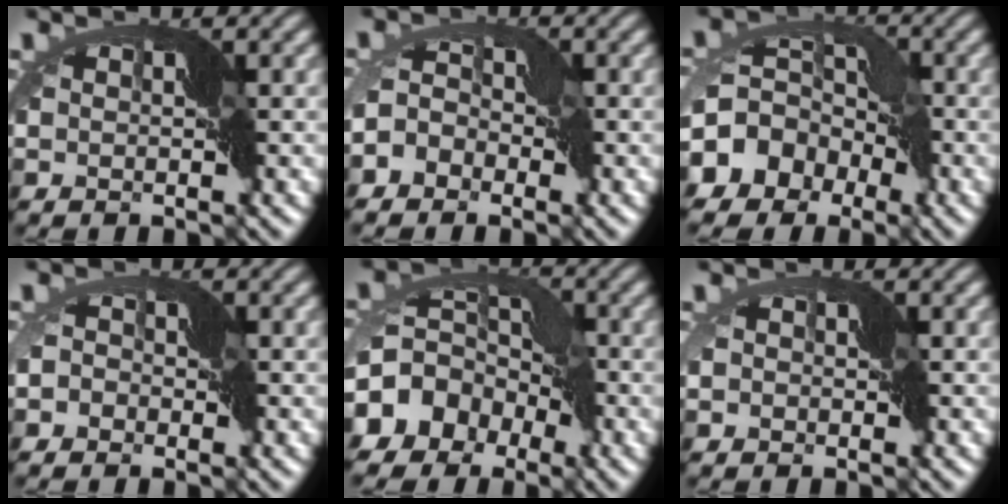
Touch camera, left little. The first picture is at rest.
{"total": 3.3, "force": [-2.0, 2.3, 1.3], "torque": [-0.014, 0.014, -0.050]}
{"total": 10.9, "force": [-4.1, 8.7, 5.1], "torque": [-0.091, -0.002, -0.095]}
{"total": 2.8, "force": [-1.8, 2.1, 0.4], "torque": [0.008, 0.011, -0.043]}
{"total": 11.5, "force": [-4.8, 8.9, 5.5], "torque": [-0.097, -0.010, -0.099]}
{"total": 1.3, "force": [-0.7, 1.1, 0.4], "torque": [-0.006, 0.005, -0.011]}